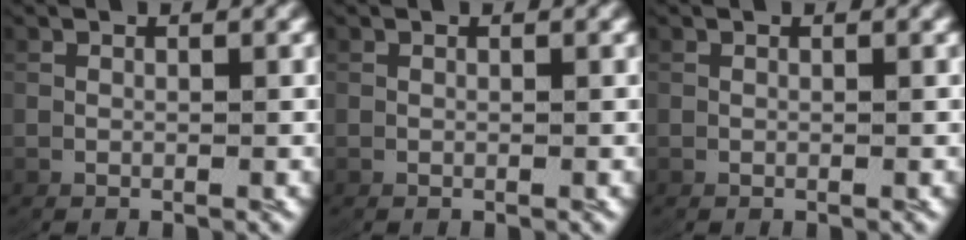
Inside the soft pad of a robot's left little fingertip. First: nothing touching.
{"total": 0.0}
{"total": 0.0}